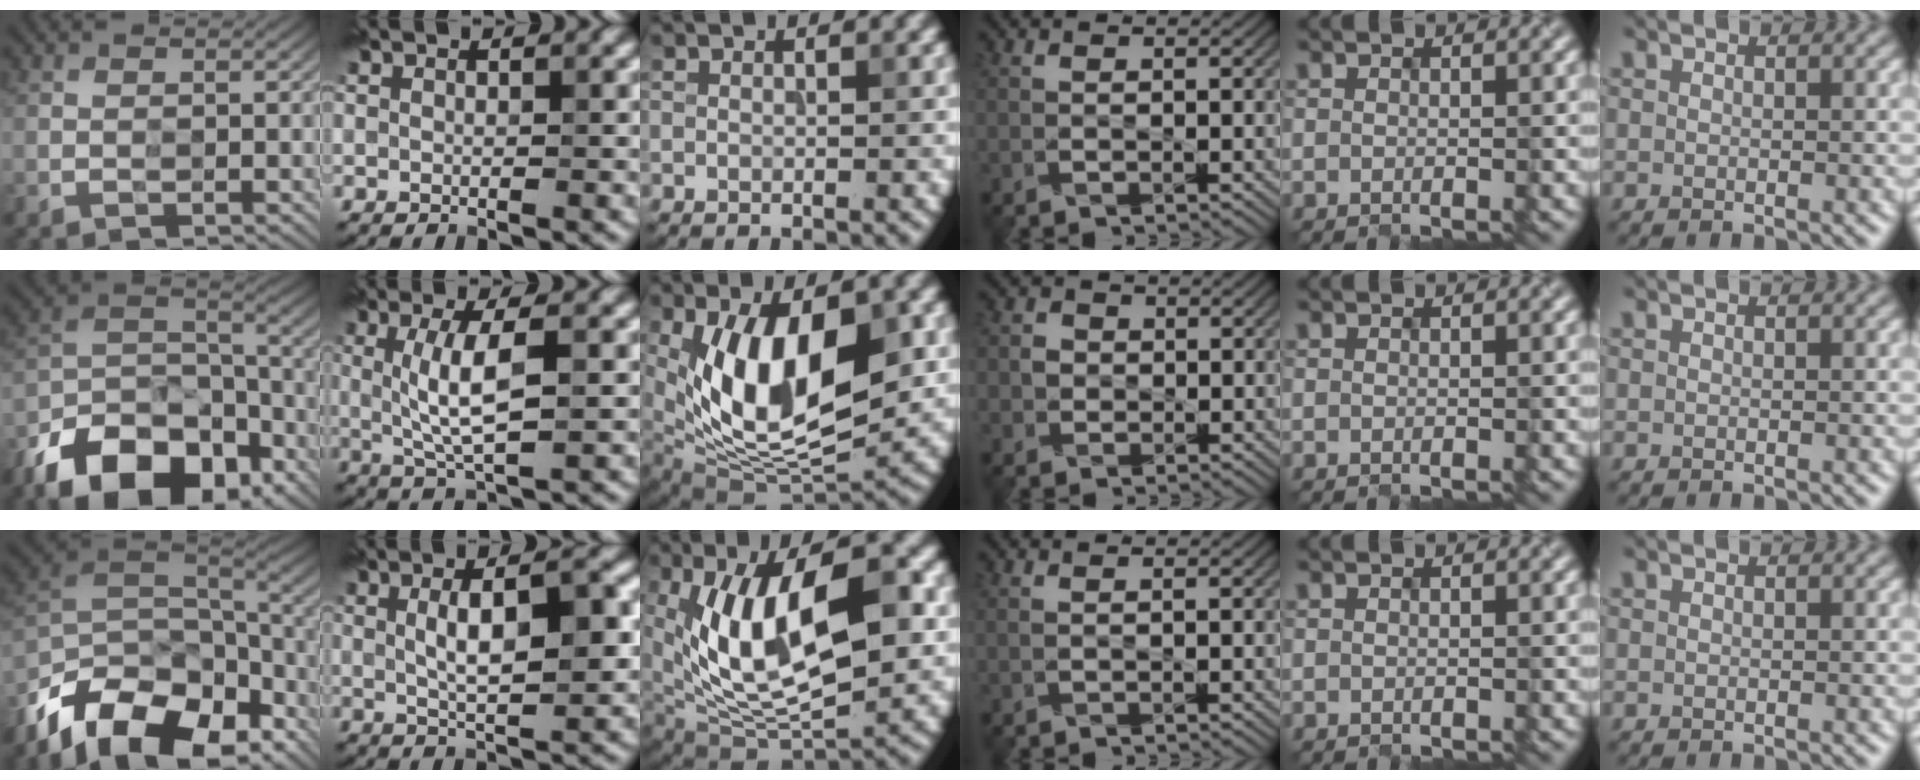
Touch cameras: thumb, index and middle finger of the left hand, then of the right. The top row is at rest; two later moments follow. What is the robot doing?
{"motion": "extract", "object": "keycard holder"}